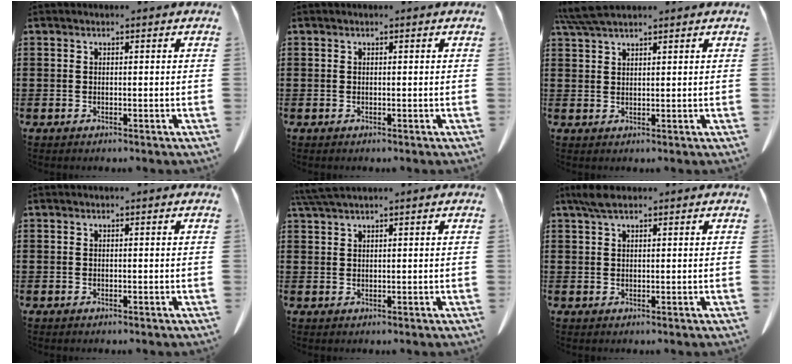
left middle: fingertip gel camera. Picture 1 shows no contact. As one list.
[{"total": 0.0}, {"total": 4.5, "force": [3.7, 0.6, 2.5], "torque": [-0.058, -0.004, 0.070]}, {"total": 0.0}, {"total": 2.7, "force": [2.2, 0.0, 1.6], "torque": [-0.036, -0.002, 0.044]}, {"total": 2.7, "force": [1.8, 1.0, 1.7], "torque": [-0.040, 0.004, 0.033]}]